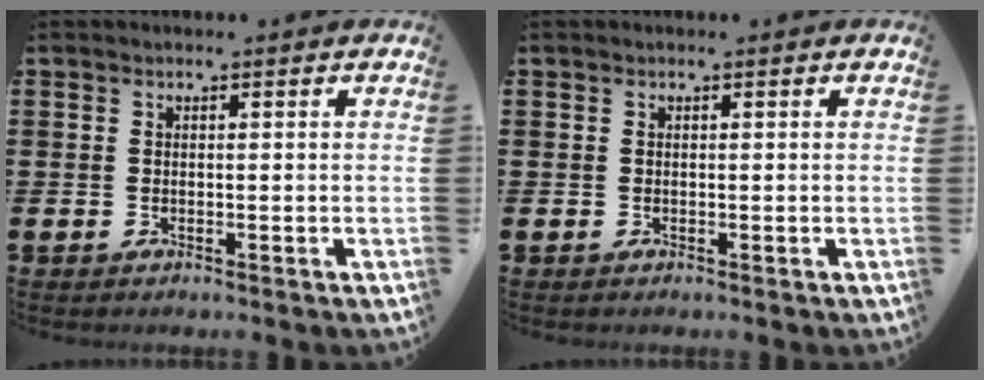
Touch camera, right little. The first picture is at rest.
{"total": 0.0}